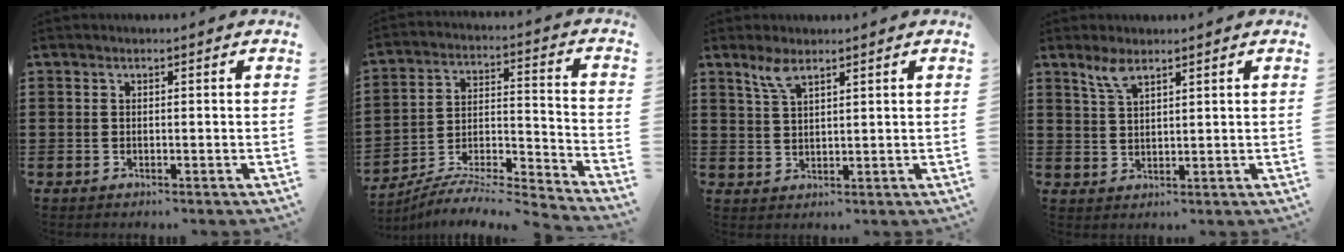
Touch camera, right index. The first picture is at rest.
{"total": 6.0, "force": [-5.7, 0.4, 1.9], "torque": [-0.039, -0.009, -0.119]}
{"total": 3.4, "force": [2.4, 1.0, 2.2], "torque": [-0.051, 0.003, 0.043]}
{"total": 3.3, "force": [2.4, 1.0, 2.1], "torque": [-0.048, 0.003, 0.043]}